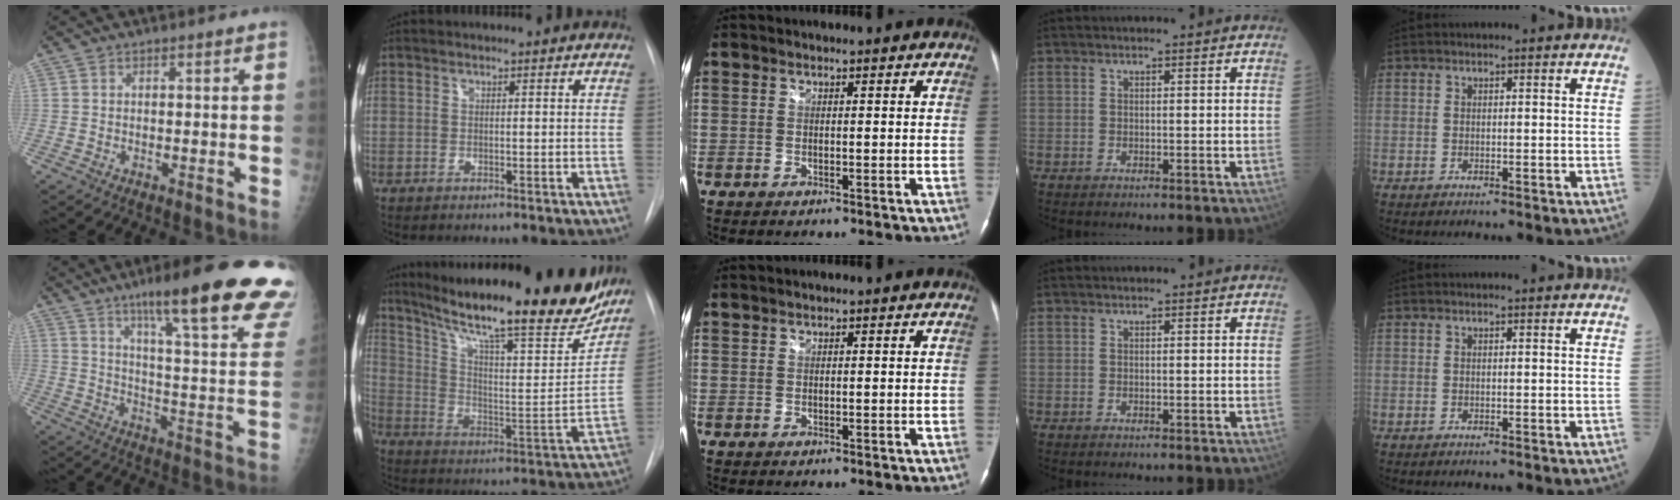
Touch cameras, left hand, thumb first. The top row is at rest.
{"thumb": {"total": 27.6, "force": [18.2, 3.7, 20.4], "torque": [-0.248, -0.069, 0.254]}, "index": {"total": 28.8, "force": [23.5, 4.4, 15.9], "torque": [-0.253, -0.056, 0.325]}}